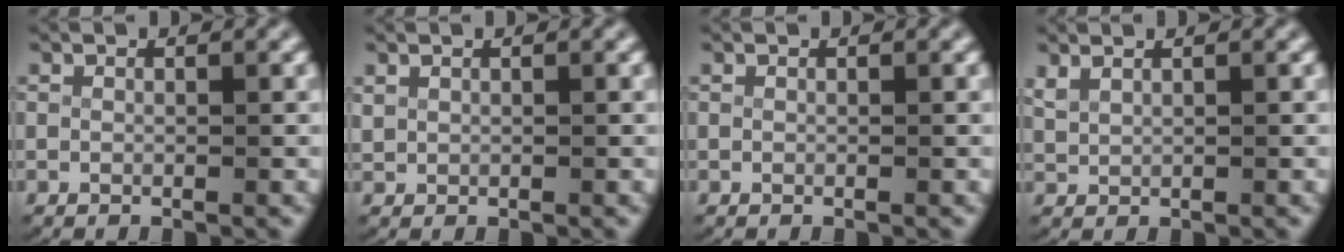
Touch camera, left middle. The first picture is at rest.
{"total": 0.7, "force": [0.5, 0.4, 0.4], "torque": [-0.014, -0.001, 0.016]}
{"total": 0.0}
{"total": 1.4, "force": [1.0, 0.7, 0.7], "torque": [-0.023, -0.003, 0.031]}